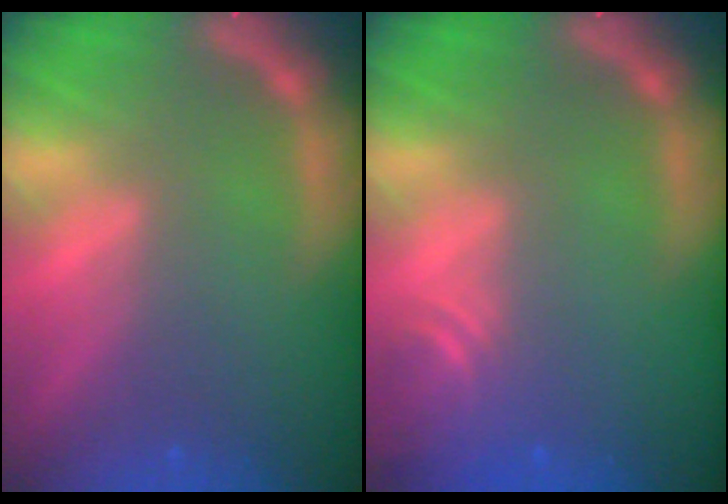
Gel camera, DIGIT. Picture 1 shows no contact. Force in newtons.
{"total": 3.0}